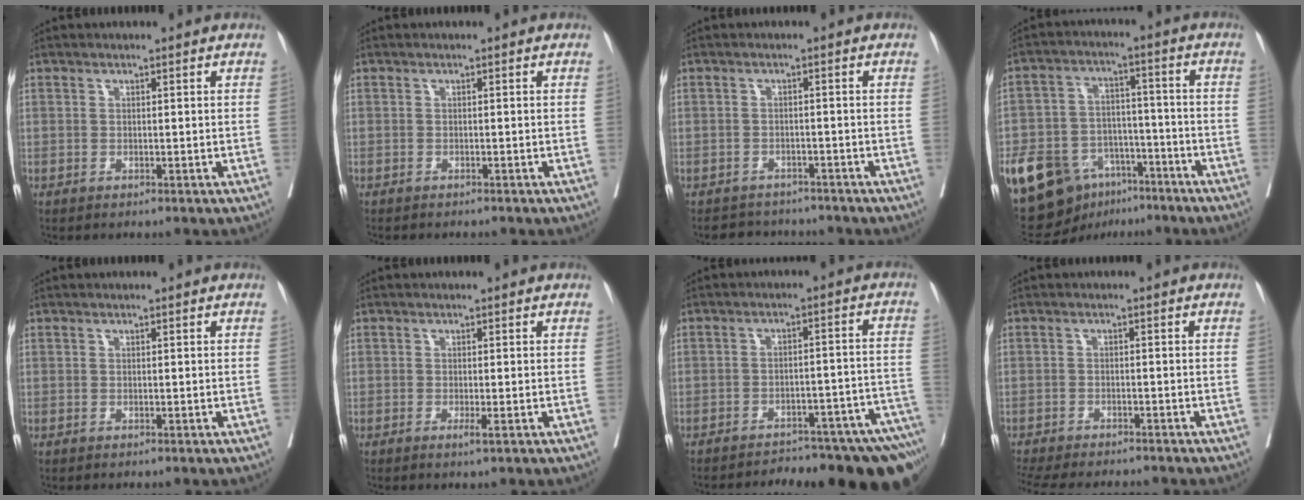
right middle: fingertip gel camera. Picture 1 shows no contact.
{"total": 2.9, "force": [-2.6, 0.6, 1.2], "torque": [-0.017, -0.004, -0.031]}
{"total": 4.6, "force": [-4.2, 1.9, -0.2], "torque": [0.008, 0.005, -0.058]}
{"total": 16.6, "force": [-9.6, 10.4, 8.5], "torque": [-0.159, 0.021, -0.153]}
{"total": 0.0}
{"total": 1.2, "force": [-0.6, -0.1, 1.1], "torque": [-0.017, -0.003, -0.010]}
{"total": 22.7, "force": [-20.0, 4.5, 9.8], "torque": [-0.074, 0.007, -0.245]}
{"total": 13.6, "force": [-12.1, 2.7, 5.5], "torque": [-0.119, -0.019, -0.166]}